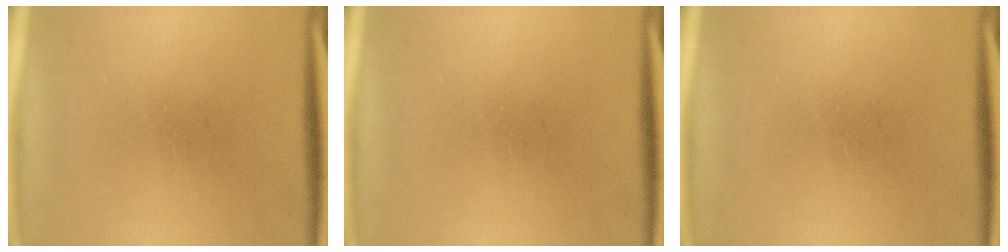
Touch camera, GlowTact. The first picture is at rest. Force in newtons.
{"total": 0.0}
{"total": 0.0}